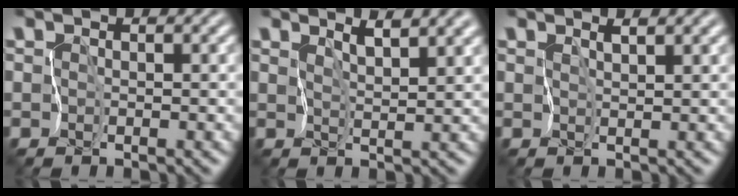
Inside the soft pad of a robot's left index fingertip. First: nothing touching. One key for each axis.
{"total": 3.5, "fx": 3.0, "fy": 0.4, "fz": 1.9, "tx": -0.026, "ty": 0.003, "tz": 0.047}
{"total": 1.9, "fx": 1.5, "fy": 0.1, "fz": 1.1, "tx": -0.017, "ty": 0.000, "tz": 0.025}